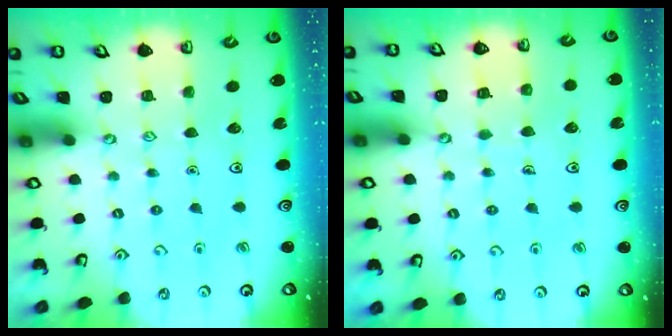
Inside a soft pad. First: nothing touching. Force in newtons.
{"total": 5.7, "press": 5.7, "slide": 0.4}